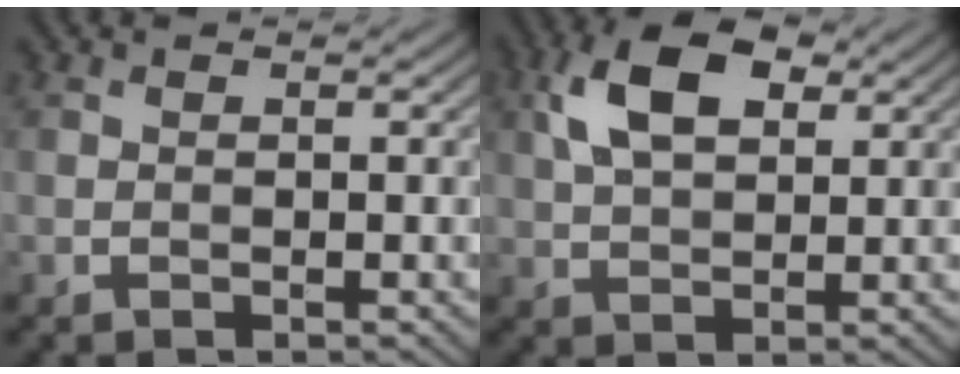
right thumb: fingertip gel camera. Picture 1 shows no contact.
{"total": 8.4, "force": [3.0, 4.7, 6.2], "torque": [-0.132, 0.014, 0.052]}